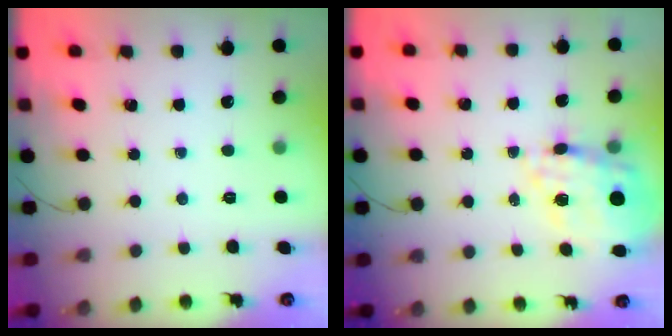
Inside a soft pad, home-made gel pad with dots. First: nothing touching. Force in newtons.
{"total": 18.4, "press": 18.0, "slide": 4.0}